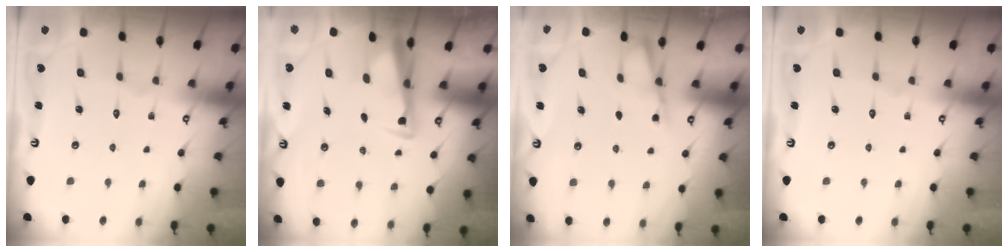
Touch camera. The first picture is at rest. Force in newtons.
{"total": 3.4, "press": 3.3, "slide": 0.9}
{"total": 2.7, "press": 2.7, "slide": 0.3}
{"total": 0.0}